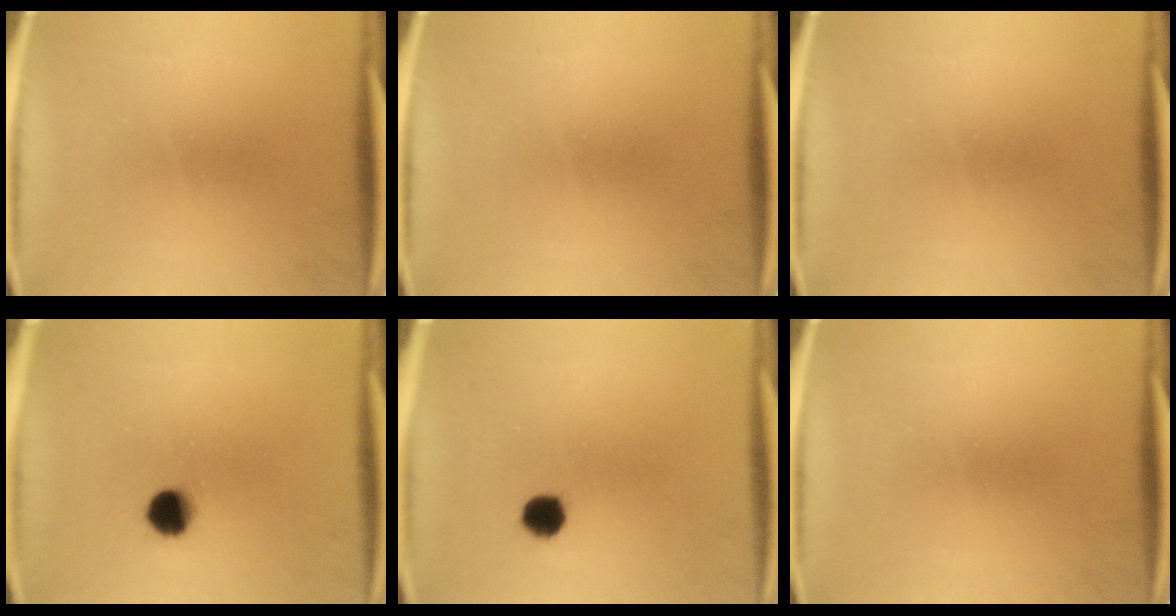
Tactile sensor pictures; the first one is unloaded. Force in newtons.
{"total": 0.0}
{"total": 0.0}
{"total": 5.6}
{"total": 4.0}
{"total": 0.0}